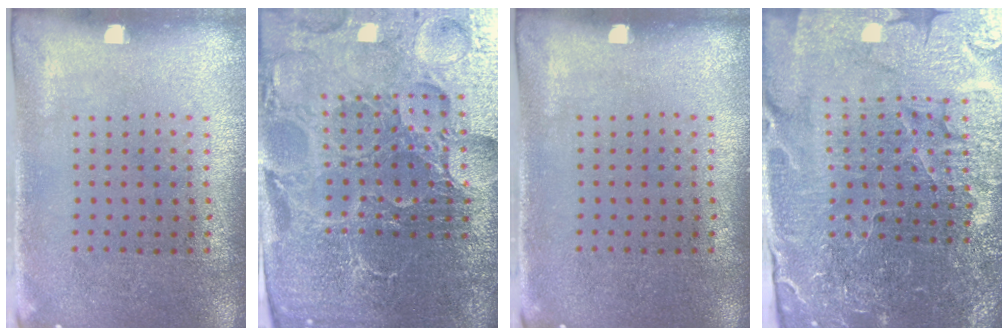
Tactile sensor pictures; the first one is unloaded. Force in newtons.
{"total": 6.1, "press": 5.6, "slide": 2.4}
{"total": 0.0}
{"total": 4.9, "press": 4.7, "slide": 1.4}